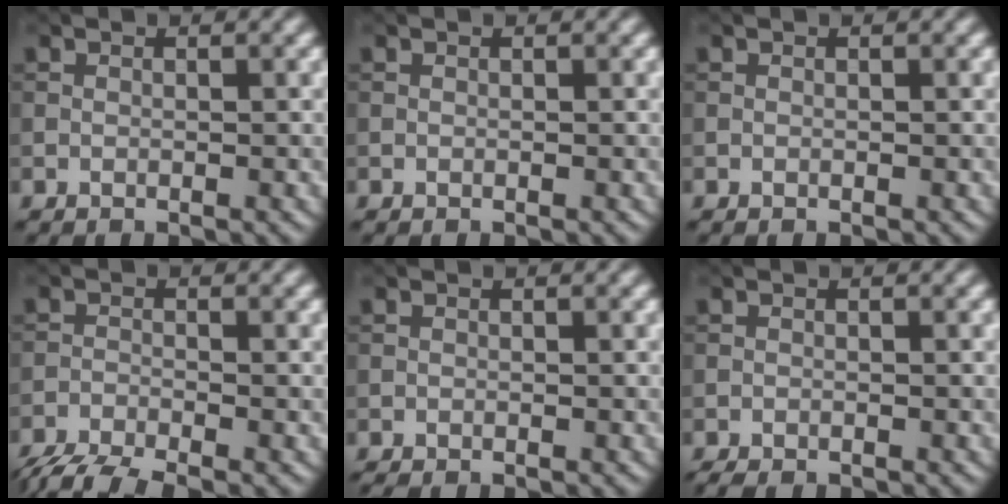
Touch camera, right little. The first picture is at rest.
{"total": 0.0}
{"total": 0.0}
{"total": 5.7, "force": [-5.1, 1.0, 2.5], "torque": [-0.054, -0.028, -0.093]}
{"total": 0.5, "force": [-0.5, 0.0, 0.1], "torque": [0.000, -0.001, -0.010]}
{"total": 1.3, "force": [-1.2, 0.2, 0.4], "torque": [-0.007, -0.003, -0.022]}